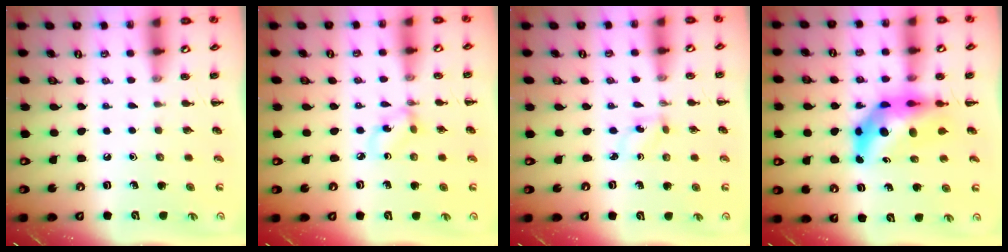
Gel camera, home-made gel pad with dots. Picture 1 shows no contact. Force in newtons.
{"total": 2.9, "press": 2.8, "slide": 0.6}
{"total": 2.0, "press": 1.8, "slide": 0.8}
{"total": 8.8, "press": 8.5, "slide": 2.5}